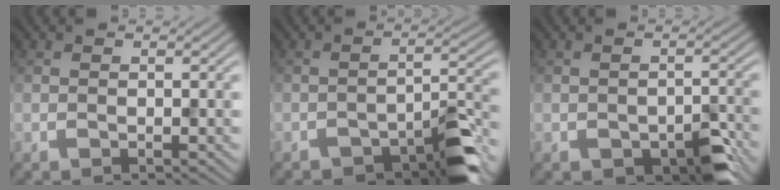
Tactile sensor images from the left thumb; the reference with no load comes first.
{"total": 6.5, "force": [-4.4, 2.0, 4.3], "torque": [-0.053, 0.008, -0.067]}
{"total": 4.7, "force": [-2.3, 2.3, 3.4], "torque": [-0.047, -0.003, -0.027]}